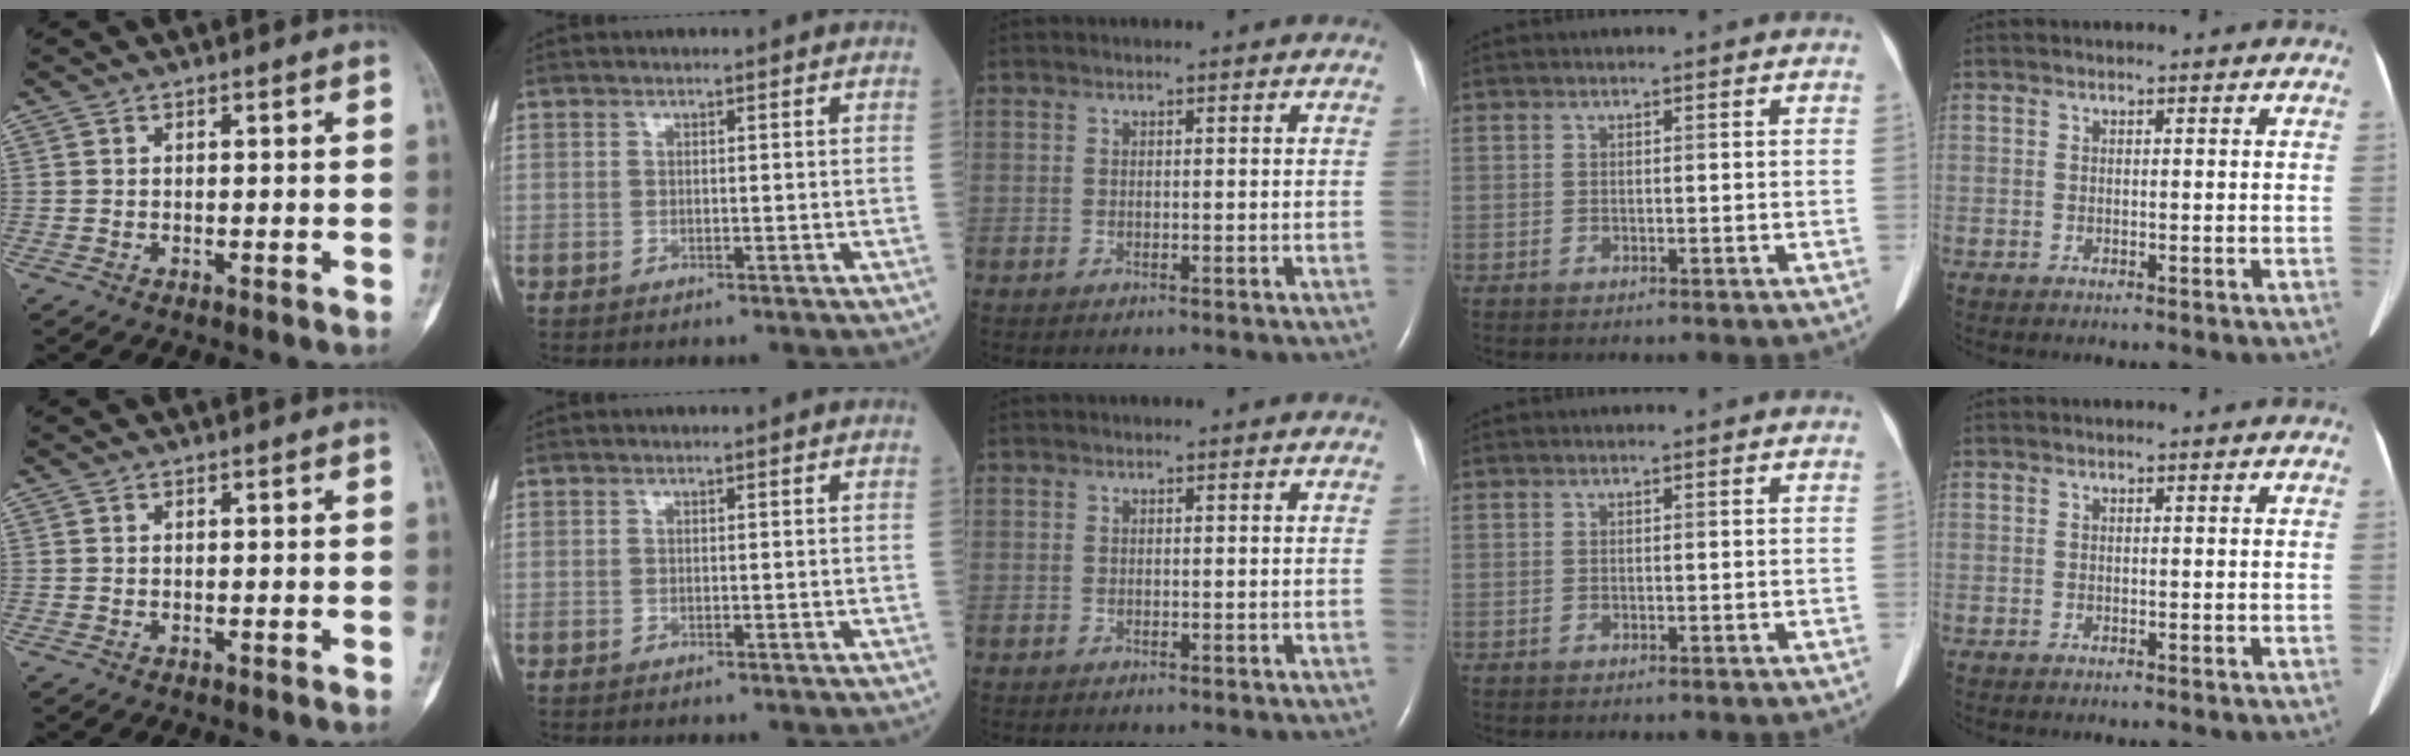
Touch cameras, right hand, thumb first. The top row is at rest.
{}